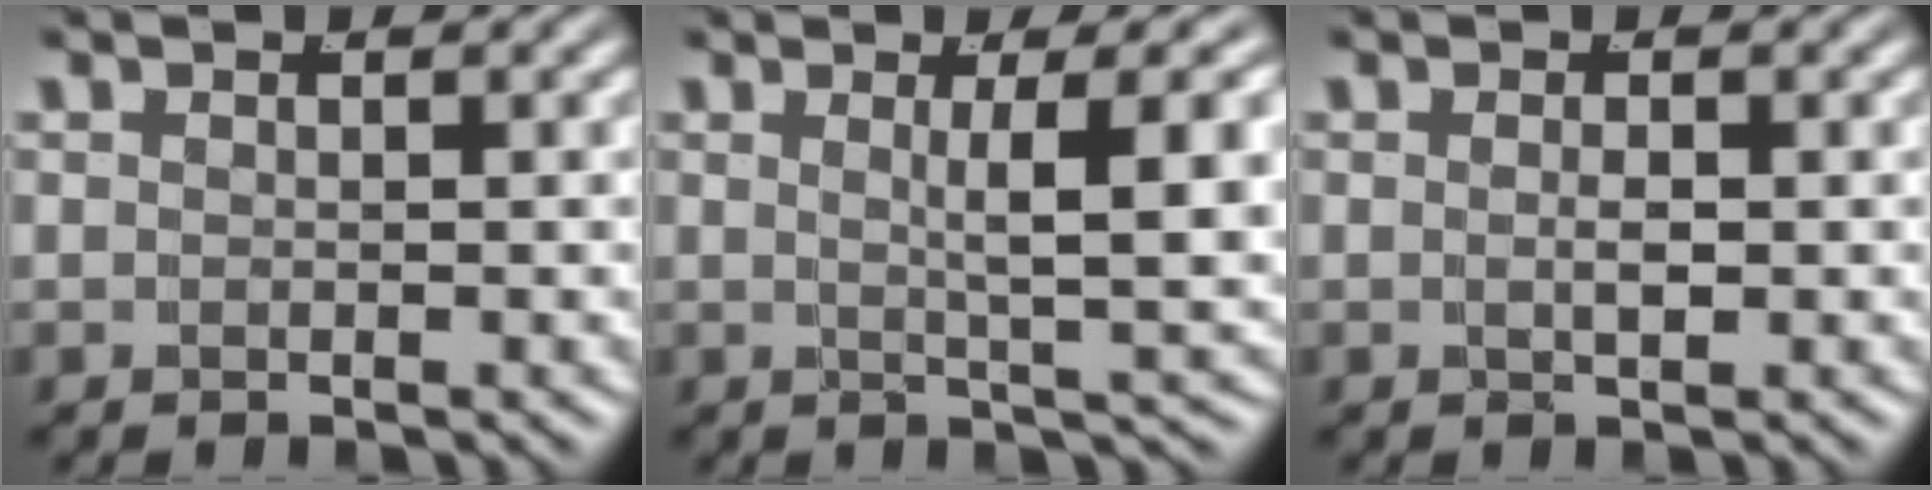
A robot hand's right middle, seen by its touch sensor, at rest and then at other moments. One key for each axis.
{"total": 5.4, "fx": 1.2, "fy": -0.1, "fz": 5.3, "tx": -0.063, "ty": 0.003, "tz": 0.021}
{"total": 0.9, "fx": -0.1, "fy": -0.1, "fz": 0.9, "tx": -0.017, "ty": -0.009, "tz": 0.003}